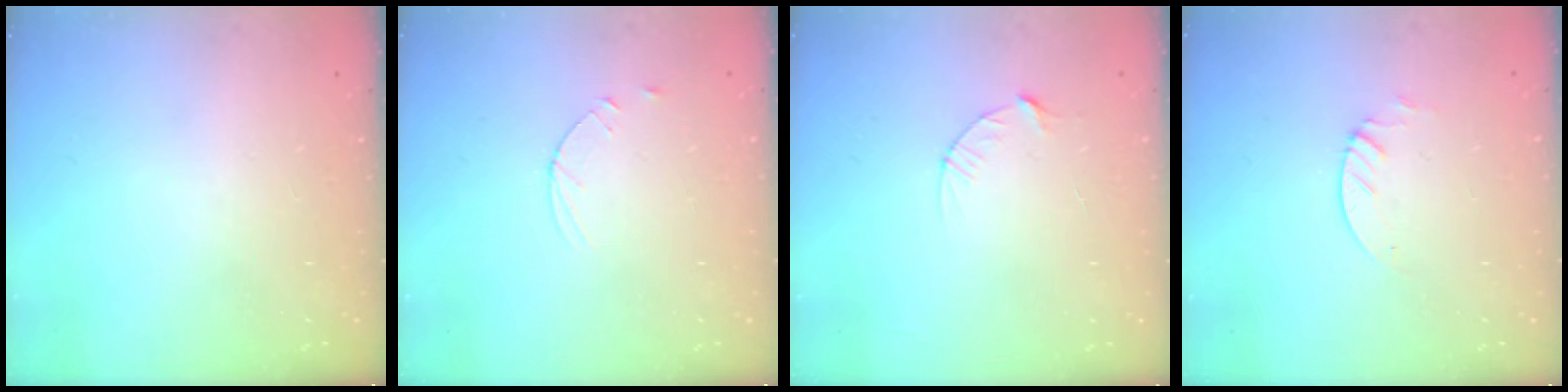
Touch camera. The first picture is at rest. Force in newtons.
{"total": 3.6, "press": 3.5, "slide": 0.4}
{"total": 3.7, "press": 3.7, "slide": 0.4}
{"total": 2.1, "press": 2.1, "slide": 0.2}